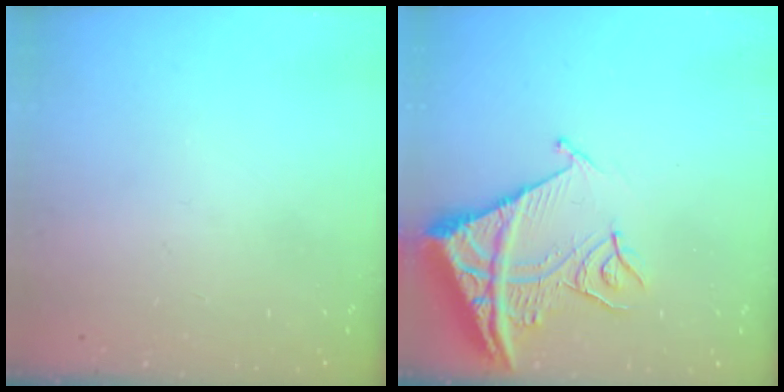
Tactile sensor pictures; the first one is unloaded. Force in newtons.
{"total": 14.1, "press": 14.0, "slide": 1.6}